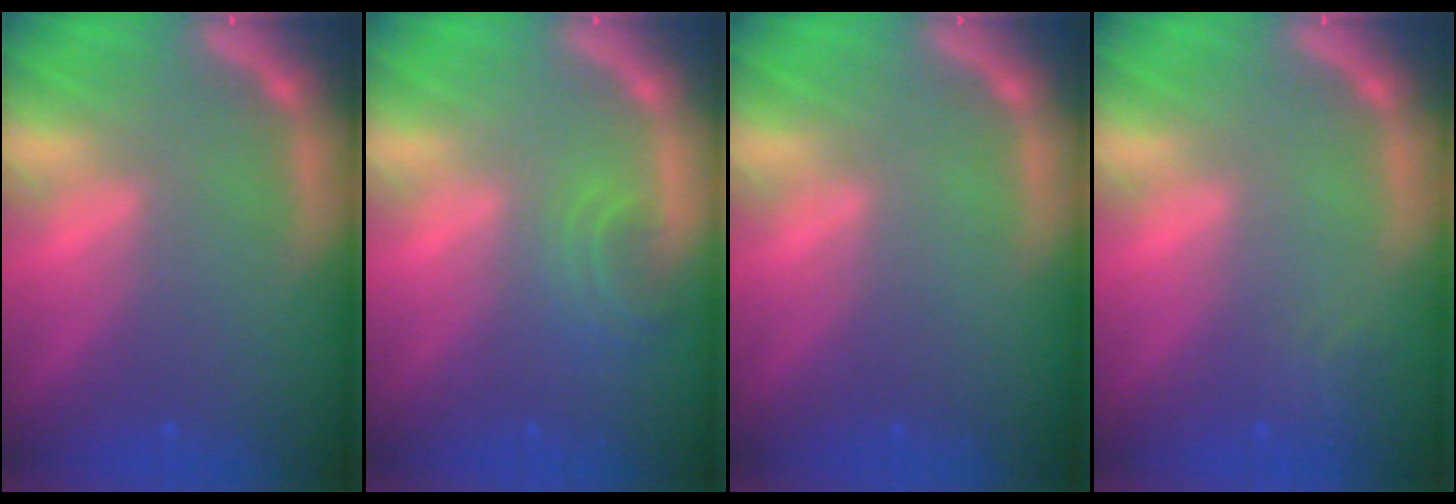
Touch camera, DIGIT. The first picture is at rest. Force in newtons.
{"total": 2.4}
{"total": 0.0}
{"total": 1.4}